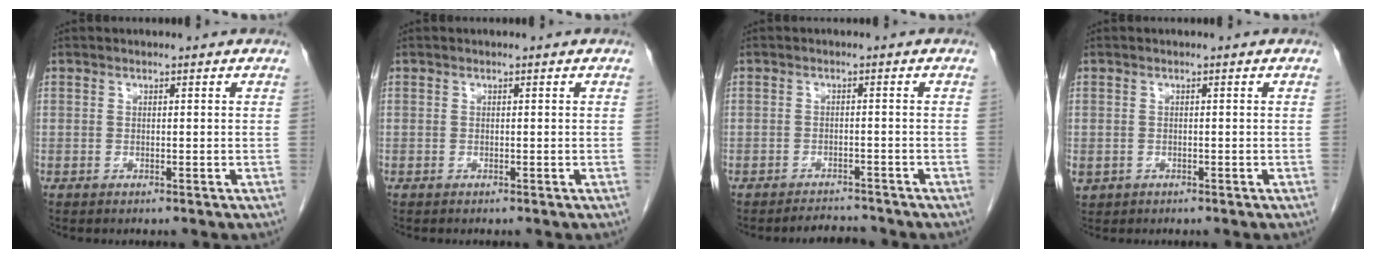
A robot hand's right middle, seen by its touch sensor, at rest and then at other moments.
{"total": 0.0}
{"total": 2.7, "force": [-2.7, 0.4, -0.1], "torque": [-0.001, -0.011, -0.039]}
{"total": 1.9, "force": [-0.7, 1.7, 0.6], "torque": [-0.015, 0.000, -0.003]}